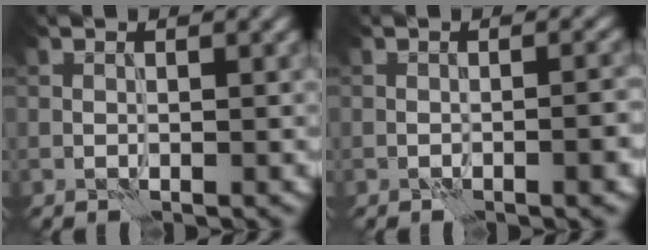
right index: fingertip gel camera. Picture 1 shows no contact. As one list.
[{"total": 2.5, "force": [-1.0, 0.7, 2.2], "torque": [-0.024, 0.006, -0.016]}]